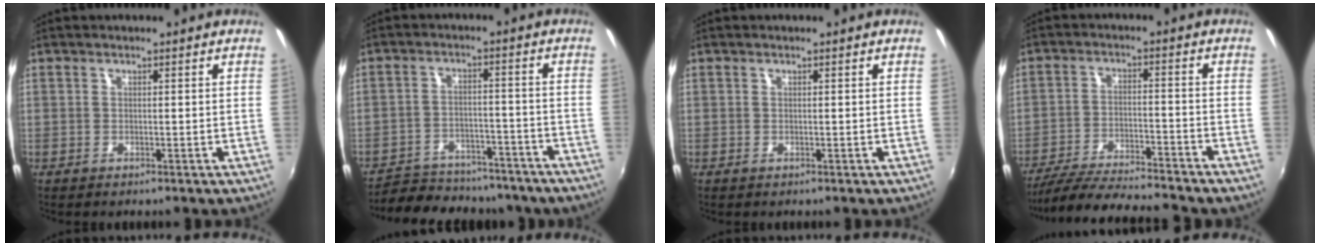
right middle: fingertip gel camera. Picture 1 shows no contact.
{"total": 22.1, "force": [-19.0, 7.9, 8.1], "torque": [-0.167, 0.009, -0.247]}
{"total": 0.0}
{"total": 16.6, "force": [-14.8, 1.6, 7.3], "torque": [-0.146, -0.026, -0.236]}